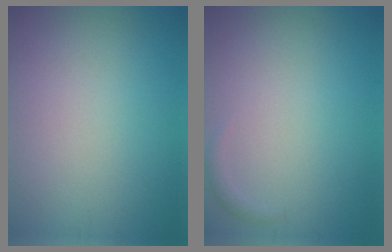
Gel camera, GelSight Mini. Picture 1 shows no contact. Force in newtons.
{"total": 0.7, "press": 0.7, "slide": 0.1}